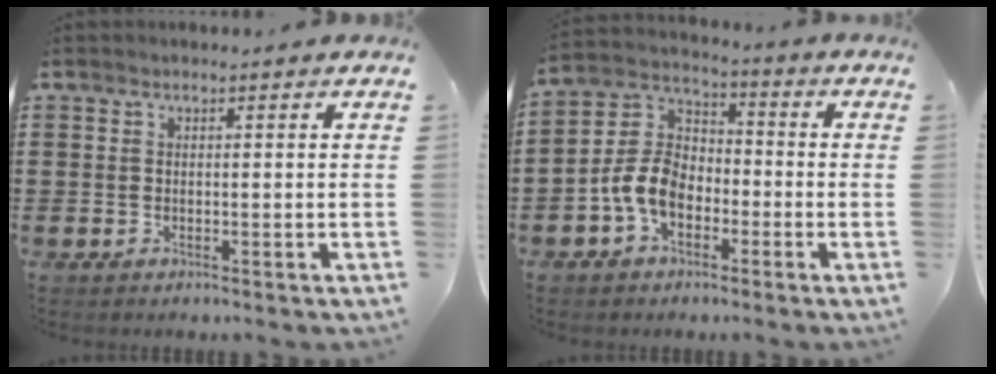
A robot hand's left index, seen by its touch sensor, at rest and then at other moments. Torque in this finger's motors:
{"motor_torque": [1.71, 0.43, 0.46, 0.17]}